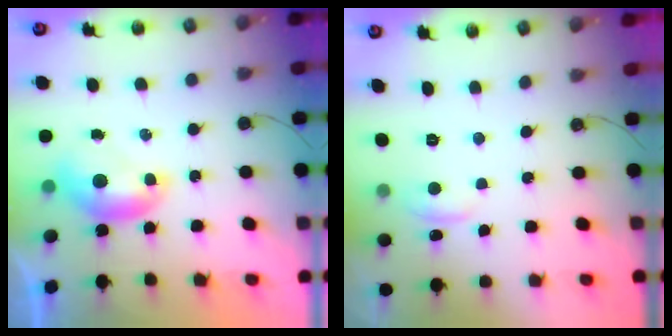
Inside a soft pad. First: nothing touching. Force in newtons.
{"total": 0.9, "press": 0.2, "slide": 0.9}